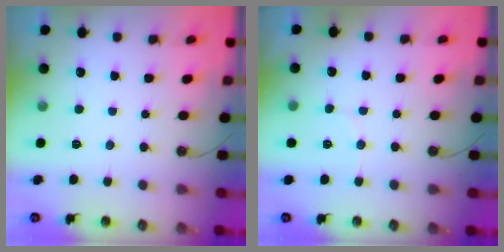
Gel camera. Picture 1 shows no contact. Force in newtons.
{"total": 4.6, "press": 4.5, "slide": 0.9}